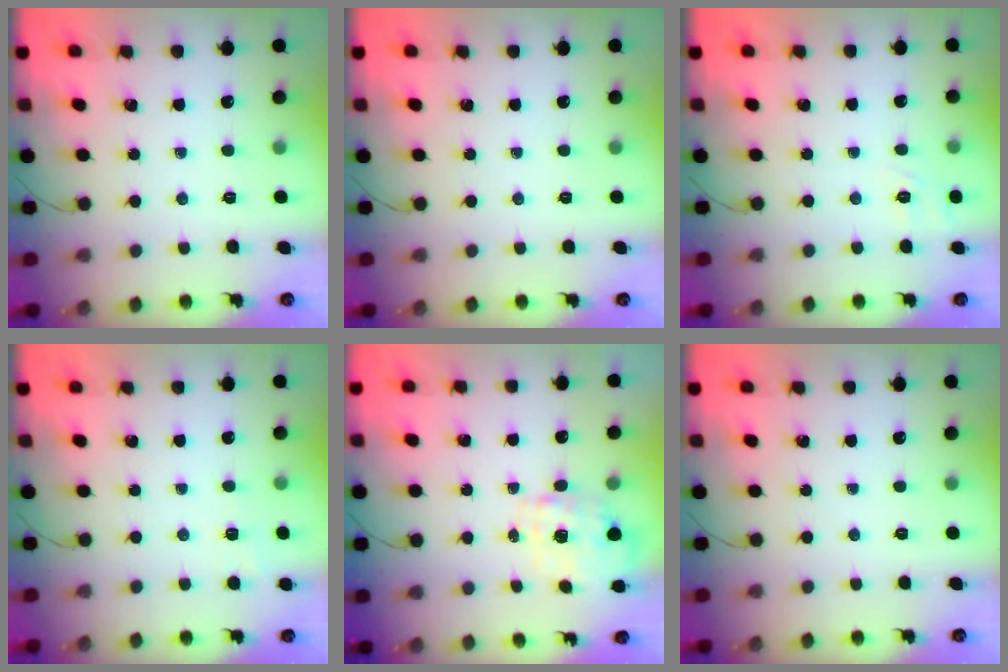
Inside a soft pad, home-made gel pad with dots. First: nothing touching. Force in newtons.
{"total": 0.0}
{"total": 2.0, "press": 0.9, "slide": 1.8}
{"total": 1.9, "press": 0.9, "slide": 1.7}
{"total": 1.5, "press": 1.5, "slide": 0.5}
{"total": 0.0}